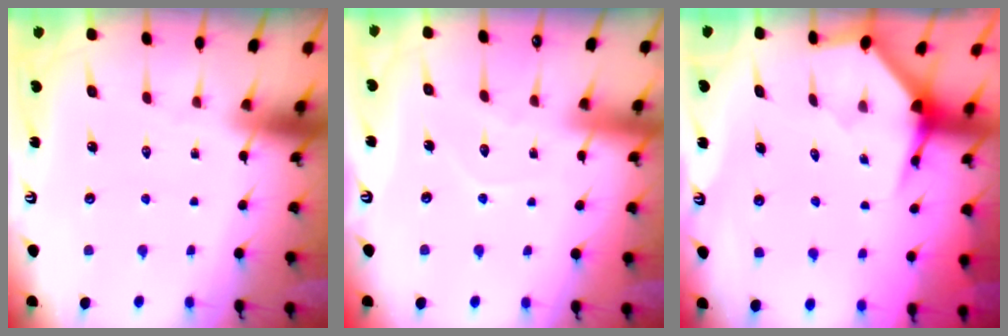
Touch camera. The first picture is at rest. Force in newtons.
{"total": 4.2, "press": 4.2, "slide": 0.5}
{"total": 3.8, "press": 3.8, "slide": 0.1}